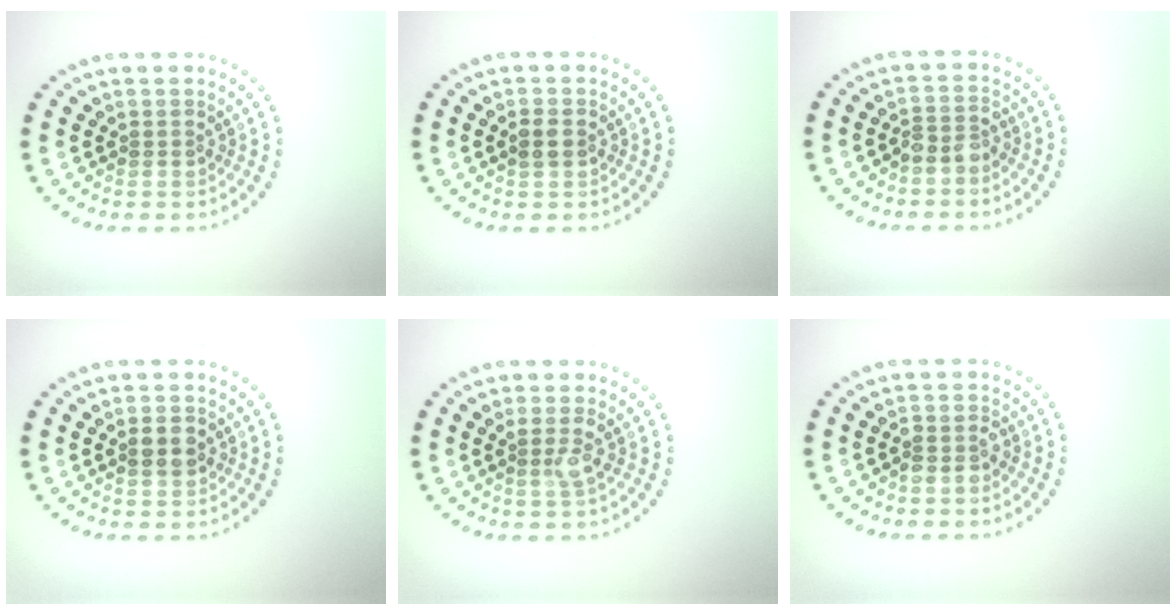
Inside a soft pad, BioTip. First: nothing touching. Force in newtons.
{"total": 1.5, "press": 1.5, "slide": 0.1}
{"total": 1.8, "press": 1.5, "slide": 0.9}
{"total": 2.5, "press": 2.5, "slide": 0.2}
{"total": 1.7, "press": 1.4, "slide": 1.0}
{"total": 1.7, "press": 1.5, "slide": 0.8}